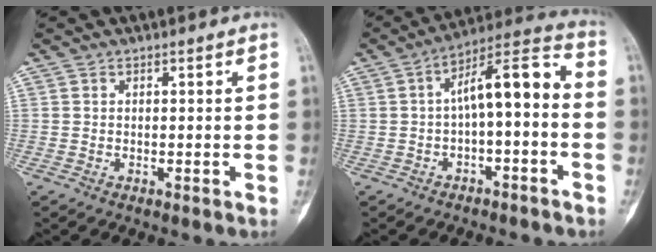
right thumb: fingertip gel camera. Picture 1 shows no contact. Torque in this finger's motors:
{"motor_torque": [0.14, 0.13, 0.41, -0.38, 0.15]}